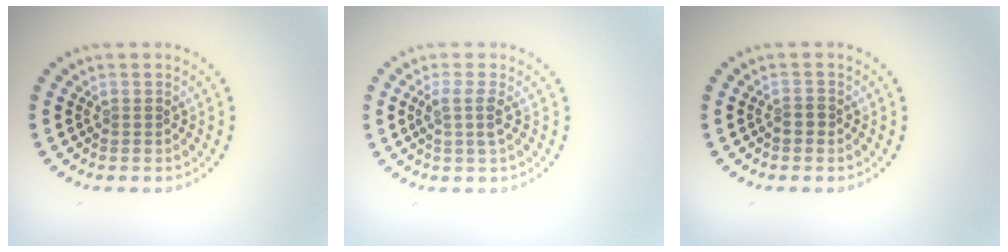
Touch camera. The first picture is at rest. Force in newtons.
{"total": 1.8, "press": 1.5, "slide": 1.1}
{"total": 1.1, "press": 0.9, "slide": 0.7}